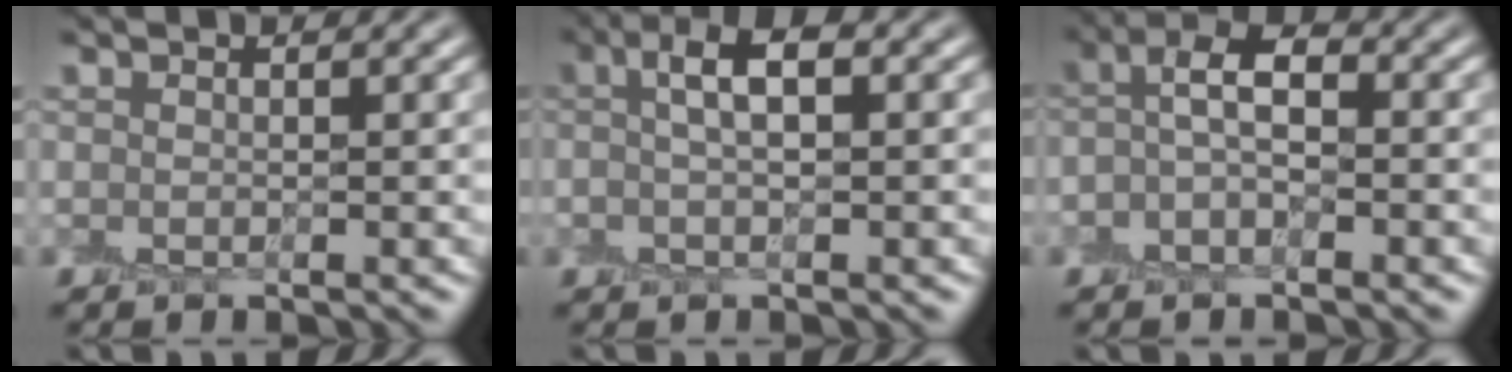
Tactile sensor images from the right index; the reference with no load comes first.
{"total": 3.6, "force": [0.6, 1.1, 3.4], "torque": [-0.060, 0.013, 0.005]}
{"total": 3.6, "force": [-0.4, 1.7, 3.1], "torque": [-0.061, 0.011, -0.015]}